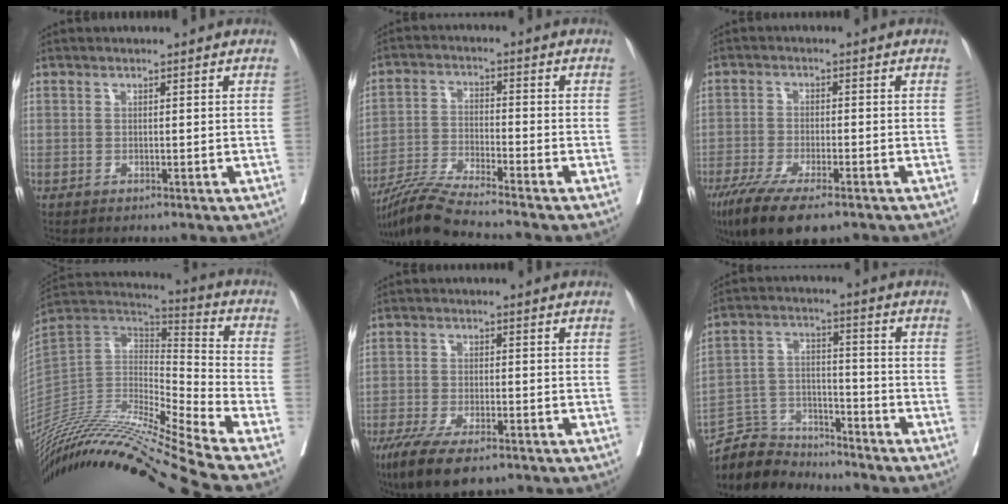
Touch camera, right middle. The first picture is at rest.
{"total": 8.8, "force": [-8.0, -2.0, 3.1], "torque": [-0.063, -0.022, -0.153]}
{"total": 11.2, "force": [-7.7, 3.0, 7.5], "torque": [-0.122, -0.023, -0.126]}
{"total": 27.9, "force": [-24.2, -2.2, 13.7], "torque": [-0.263, -0.033, -0.427]}
{"total": 10.1, "force": [-6.9, 3.1, 6.6], "torque": [-0.109, -0.019, -0.113]}
{"total": 9.1, "force": [-8.7, 2.6, -0.1], "torque": [-0.001, 0.021, -0.161]}